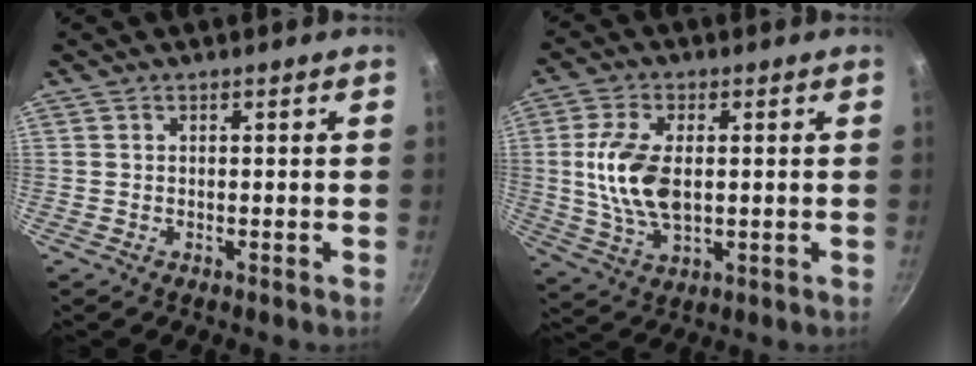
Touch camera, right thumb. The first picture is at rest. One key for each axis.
{"total": 11.6, "fx": 0.8, "fy": 6.3, "fz": 9.7, "tx": -0.189, "ty": -0.002, "tz": 0.016}